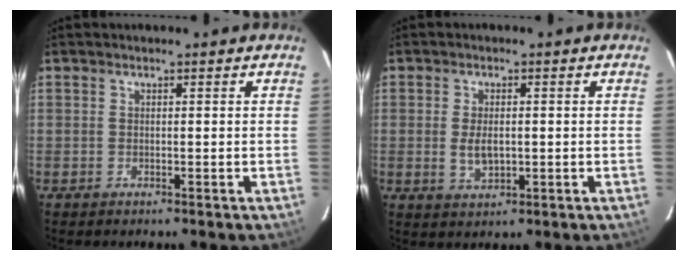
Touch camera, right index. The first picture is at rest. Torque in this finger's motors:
{"motor_torque": [0.14, -0.01, 0.13, 0.03]}